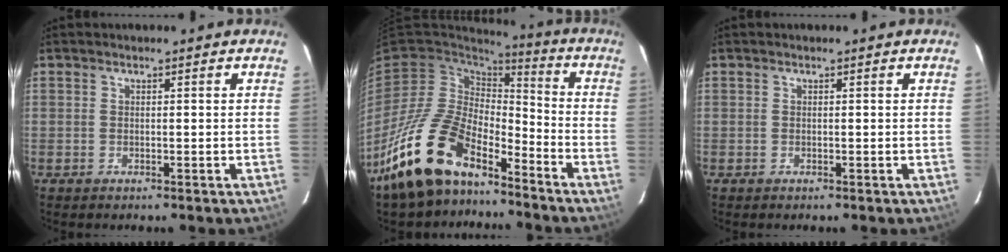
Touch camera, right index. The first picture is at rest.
{"total": 17.2, "force": [-13.1, 7.3, 8.4], "torque": [-0.176, -0.002, -0.238]}
{"total": 0.0}